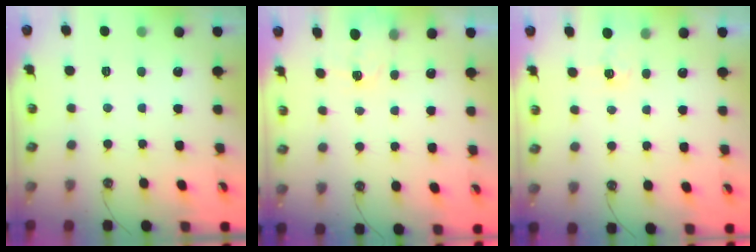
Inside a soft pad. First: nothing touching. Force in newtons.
{"total": 2.4, "press": 2.4, "slide": 0.3}
{"total": 2.9, "press": 2.9, "slide": 0.4}